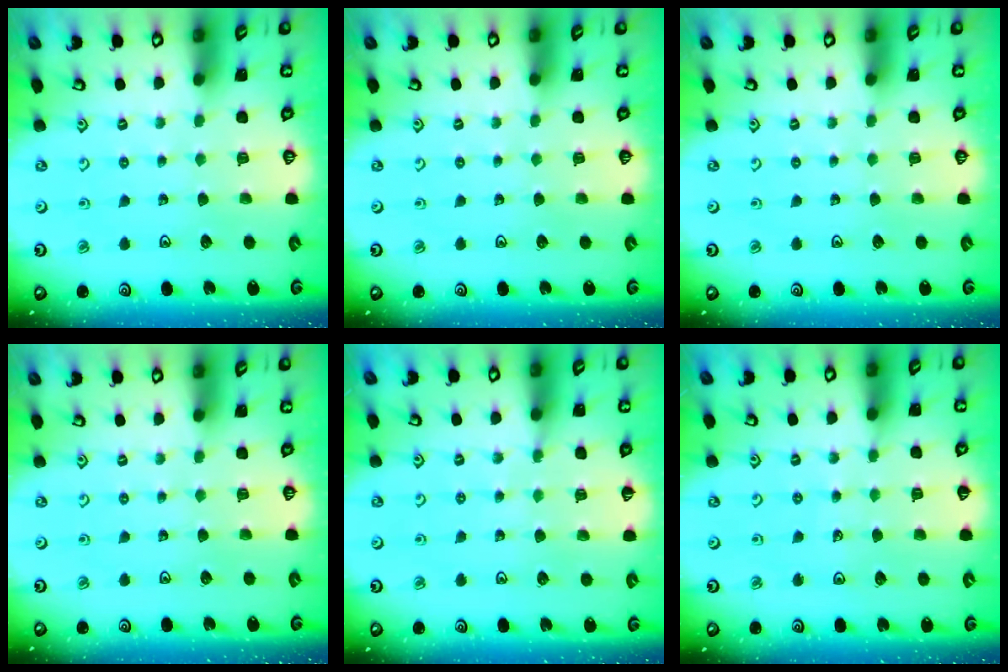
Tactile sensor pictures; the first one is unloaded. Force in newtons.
{"total": 0.0}
{"total": 0.0}
{"total": 0.0}
{"total": 6.3, "press": 6.3, "slide": 0.6}
{"total": 3.7, "press": 3.6, "slide": 0.6}